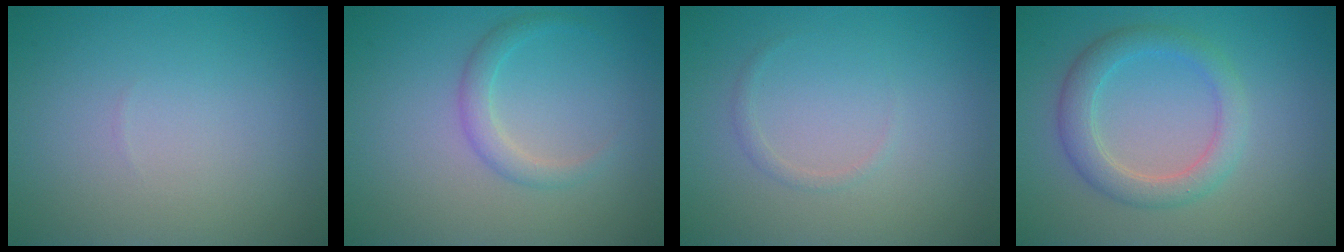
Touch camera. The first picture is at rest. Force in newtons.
{"total": 1.8, "press": 1.8, "slide": 0.2}
{"total": 0.7, "press": 0.7, "slide": 0.1}
{"total": 3.4, "press": 3.4, "slide": 0.3}